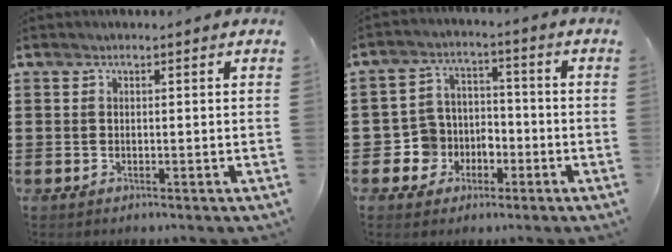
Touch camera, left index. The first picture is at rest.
{"total": 5.7, "force": [-2.1, 5.2, 0.8], "torque": [-0.047, 0.006, -0.043]}